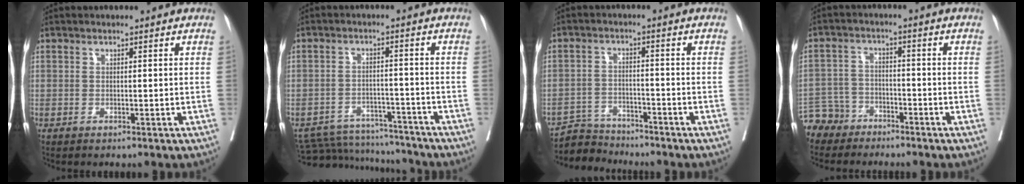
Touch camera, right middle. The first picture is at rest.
{"total": 11.6, "force": [-11.3, 2.3, 1.1], "torque": [-0.021, 0.008, -0.161]}
{"total": 5.0, "force": [-4.8, 0.8, -0.9], "torque": [0.017, 0.000, -0.086]}
{"total": 5.6, "force": [-4.7, 3.0, -0.7], "torque": [0.015, 0.000, -0.096]}